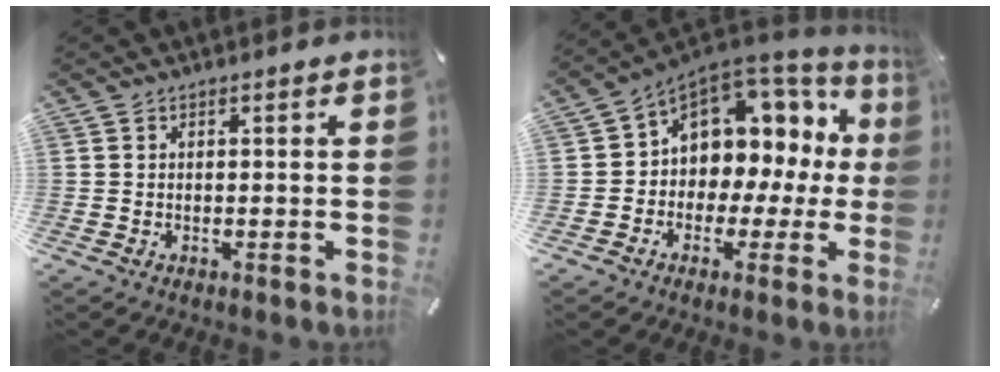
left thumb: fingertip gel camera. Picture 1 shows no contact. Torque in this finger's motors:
{"motor_torque": [0.70, 2.21, 0.54, 0.13, 0.16]}